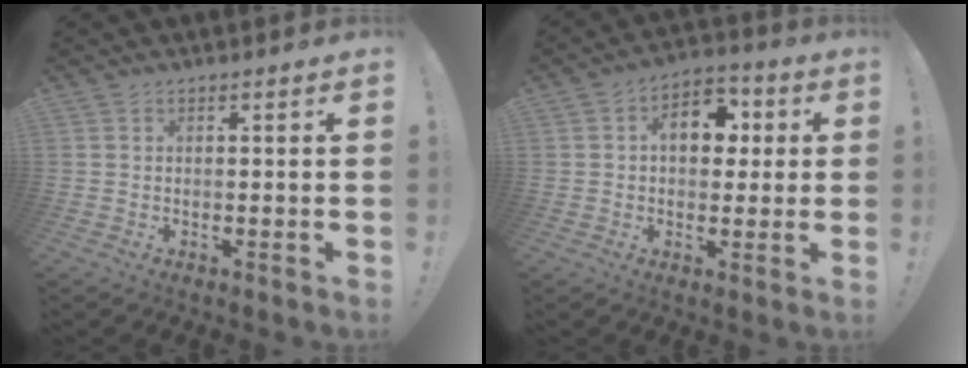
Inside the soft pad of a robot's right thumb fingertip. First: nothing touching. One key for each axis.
{"total": 10.6, "fx": 2.4, "fy": 7.4, "fz": 7.3, "tx": -0.094, "ty": 0.005, "tz": 0.042}